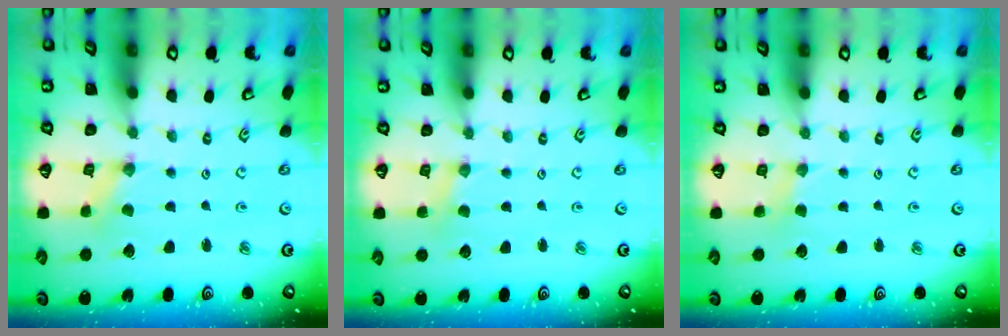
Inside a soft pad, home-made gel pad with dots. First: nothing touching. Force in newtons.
{"total": 0.0}
{"total": 1.7, "press": 1.6, "slide": 0.4}